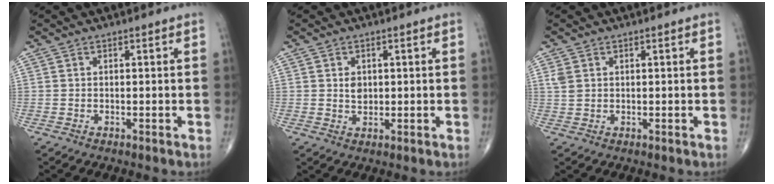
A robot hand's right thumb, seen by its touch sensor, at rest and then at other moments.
{"total": 2.3, "force": [0.4, 1.7, 1.5], "torque": [-0.014, -0.003, 0.010]}
{"total": 1.9, "force": [0.7, 1.3, 1.1], "torque": [-0.025, 0.004, 0.021]}